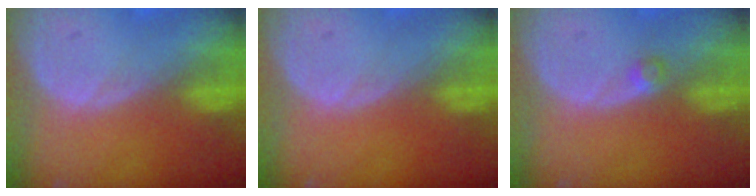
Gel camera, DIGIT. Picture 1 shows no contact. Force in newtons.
{"total": 0.0}
{"total": 1.6, "press": 1.4, "slide": 0.9}